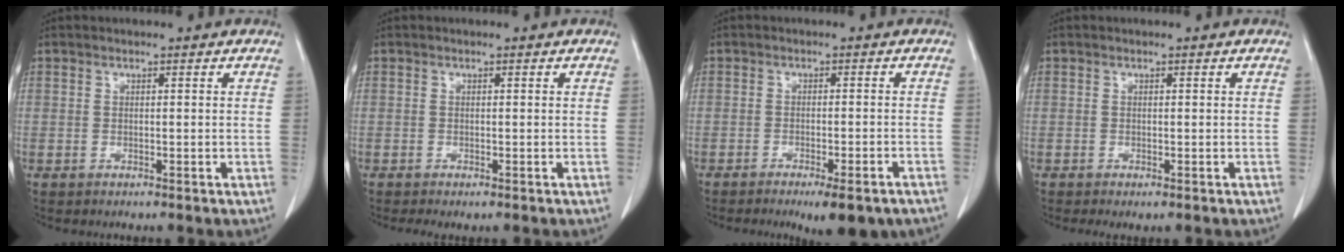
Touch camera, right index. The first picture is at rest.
{"total": 1.7, "force": [-1.1, 0.6, 1.1], "torque": [-0.013, -0.003, -0.014]}
{"total": 7.7, "force": [-5.8, 1.5, 4.9], "torque": [-0.043, -0.008, -0.076]}
{"total": 1.4, "force": [-0.7, 0.5, 1.1], "torque": [-0.015, -0.002, -0.008]}